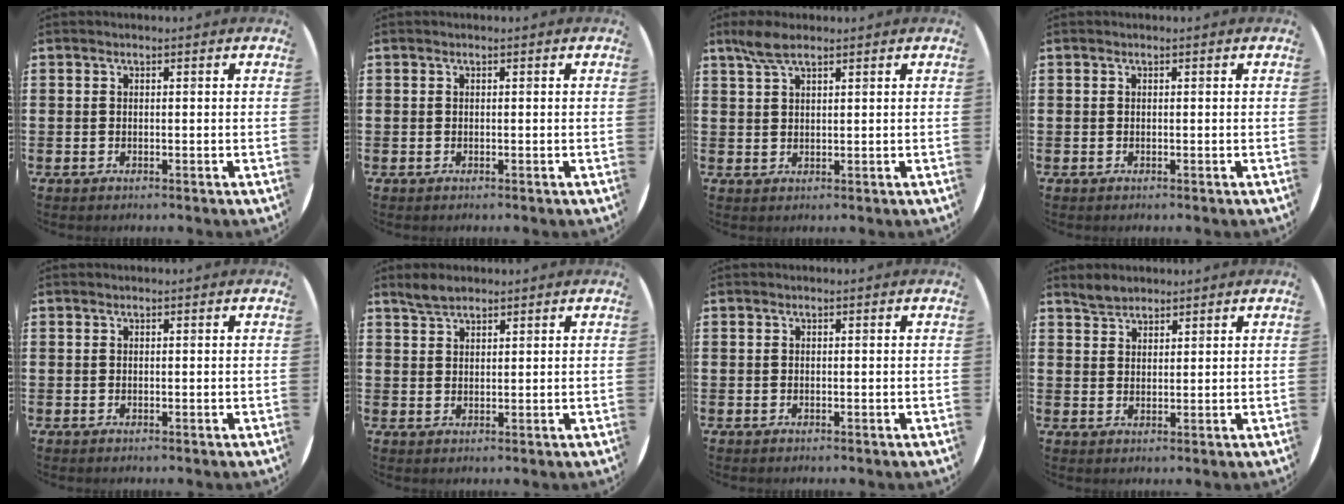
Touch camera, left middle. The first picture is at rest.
{"total": 0.0}
{"total": 3.8, "force": [2.8, 1.1, 2.4], "torque": [-0.052, 0.006, 0.050]}
{"total": 0.0}
{"total": 0.0}
{"total": 2.8, "force": [2.6, 1.0, 0.6], "torque": [-0.008, 0.001, 0.049]}
{"total": 0.0}
{"total": 2.6, "force": [2.5, 1.0, 0.1], "torque": [-0.008, 0.004, 0.049]}